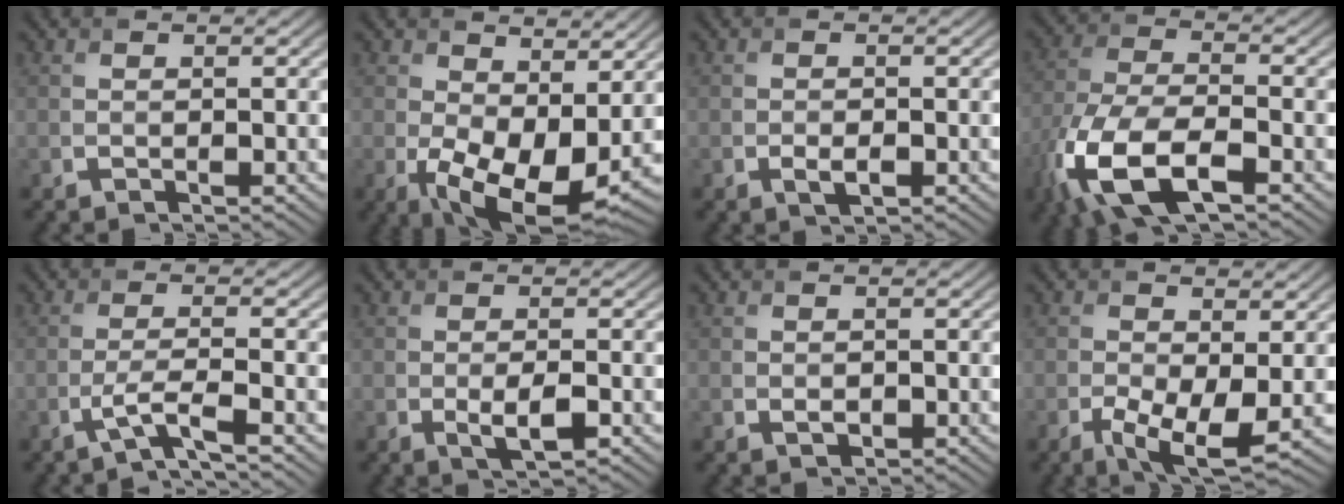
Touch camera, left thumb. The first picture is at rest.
{"total": 10.6, "force": [-0.2, 6.2, 8.6], "torque": [-0.166, -0.032, 0.007]}
{"total": 1.7, "force": [-0.7, 0.9, 1.3], "torque": [-0.025, -0.005, -0.013]}
{"total": 12.9, "force": [-6.7, 5.2, 9.6], "torque": [-0.219, -0.023, -0.144]}
{"total": 3.4, "force": [-1.9, 0.3, 2.8], "torque": [-0.050, 0.011, -0.054]}
{"total": 2.9, "force": [-0.8, 1.1, 2.5], "torque": [-0.052, -0.010, -0.010]}
{"total": 0.9, "force": [-0.2, 0.6, 0.6], "torque": [-0.011, -0.005, -0.003]}
{"total": 6.2, "force": [-2.0, 2.6, 5.2], "torque": [-0.112, -0.016, -0.036]}